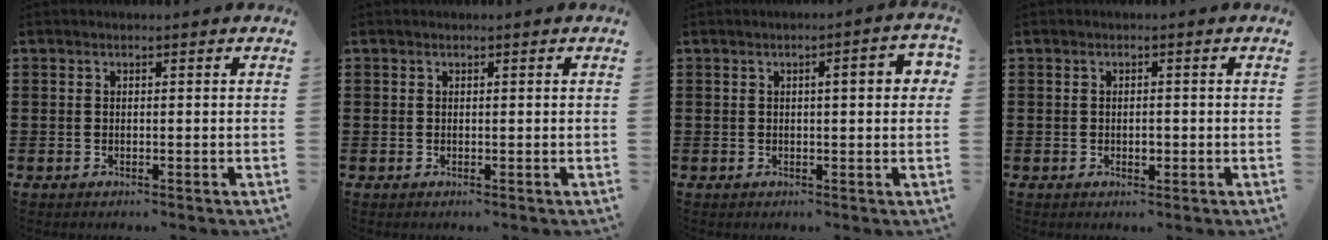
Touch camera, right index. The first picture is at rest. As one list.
[{"total": 0.0}, {"total": 3.5, "force": [0.6, 0.7, 3.4], "torque": [-0.045, 0.002, 0.002]}, {"total": 1.5, "force": [-0.3, 0.7, 1.4], "torque": [-0.025, 0.001, -0.005]}]